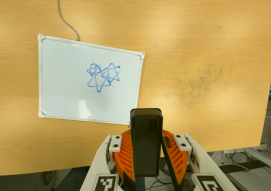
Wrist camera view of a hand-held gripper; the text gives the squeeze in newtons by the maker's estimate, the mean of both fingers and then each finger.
{"total": 5.6, "left": 4.9, "right": 6.3}